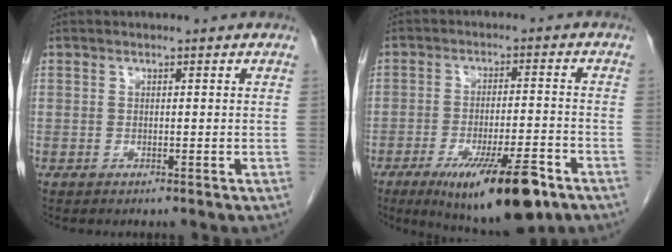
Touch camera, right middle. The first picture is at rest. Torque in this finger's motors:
{"motor_torque": [1.27, -0.87, 0.54, 0.15]}